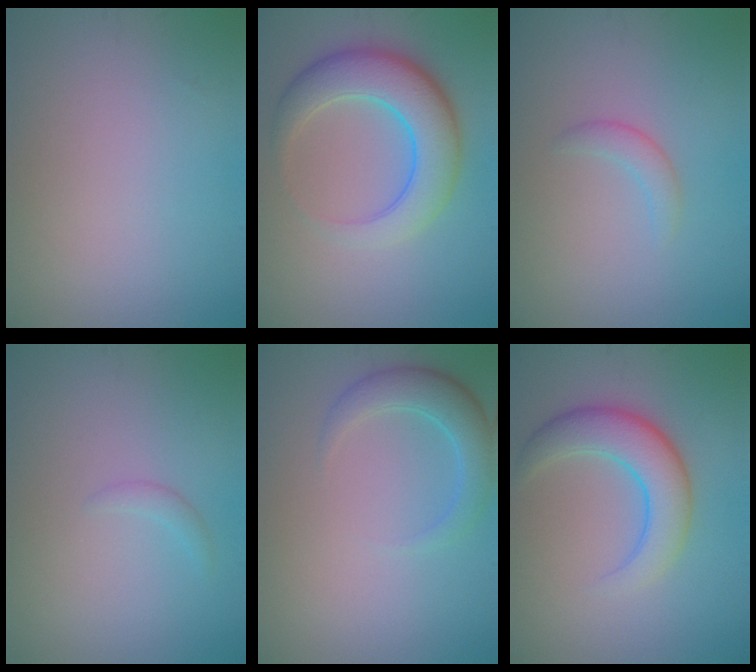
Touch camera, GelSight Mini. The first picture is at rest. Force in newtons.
{"total": 6.8, "press": 6.8, "slide": 0.2}
{"total": 1.4, "press": 1.4, "slide": 0.2}
{"total": 0.8, "press": 0.8, "slide": 0.0}
{"total": 3.2, "press": 3.2, "slide": 0.2}
{"total": 5.0, "press": 5.0, "slide": 0.1}